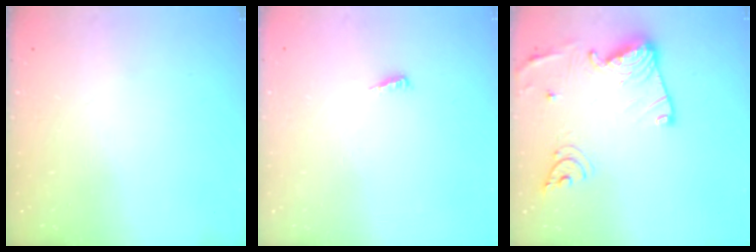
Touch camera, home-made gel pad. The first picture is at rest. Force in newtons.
{"total": 3.9, "press": 3.9, "slide": 0.4}
{"total": 17.0, "press": 16.9, "slide": 1.7}